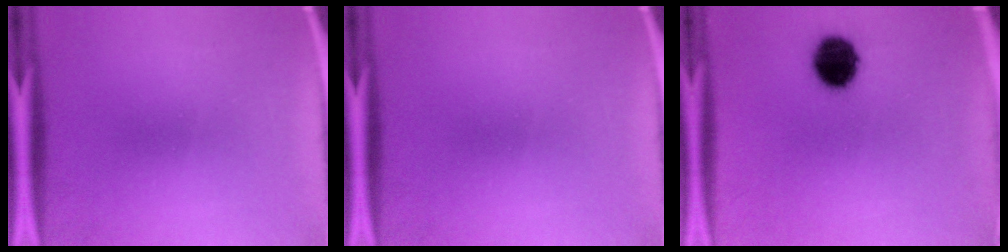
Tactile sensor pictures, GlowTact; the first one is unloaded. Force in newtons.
{"total": 0.0}
{"total": 10.7}